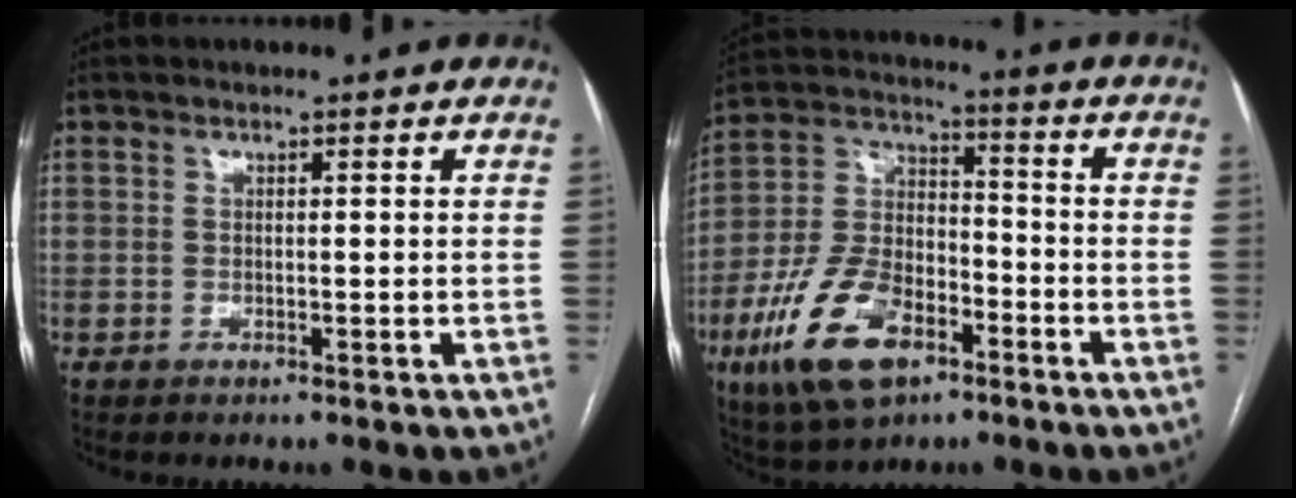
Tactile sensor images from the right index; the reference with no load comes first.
{"total": 15.3, "force": [-7.7, 7.6, 10.9], "torque": [-0.229, 0.004, -0.137]}